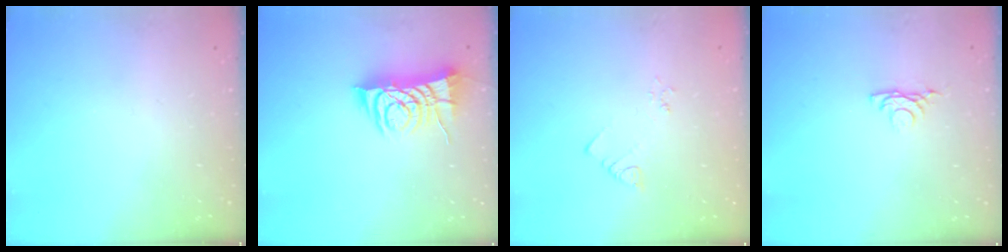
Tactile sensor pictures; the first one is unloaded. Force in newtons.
{"total": 9.2, "press": 9.1, "slide": 1.1}
{"total": 2.4, "press": 2.4, "slide": 0.4}
{"total": 4.3, "press": 4.2, "slide": 0.8}